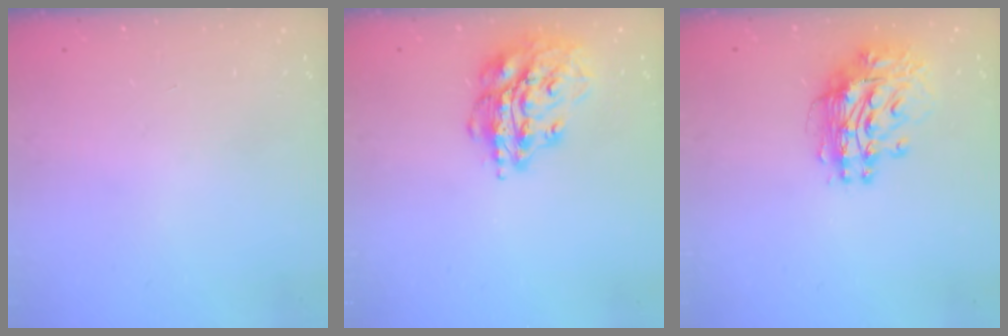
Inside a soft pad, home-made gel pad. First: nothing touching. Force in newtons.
{"total": 16.4, "press": 16.4, "slide": 0.6}
{"total": 12.3, "press": 12.2, "slide": 1.1}